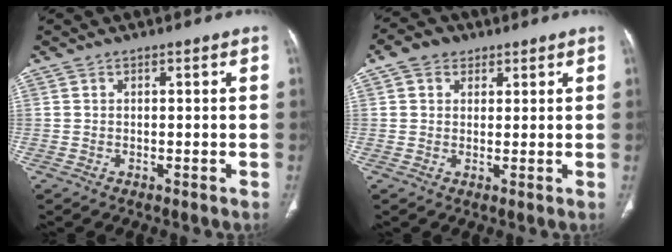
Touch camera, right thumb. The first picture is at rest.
{"total": 4.8, "force": [2.2, 3.8, 1.8], "torque": [-0.014, -0.004, 0.038]}